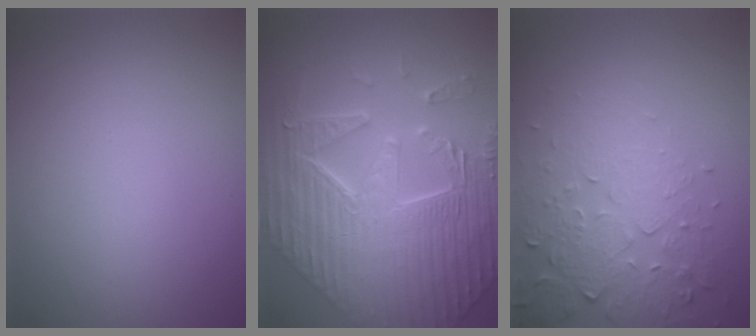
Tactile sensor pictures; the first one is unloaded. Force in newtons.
{"total": 8.9, "press": 7.2, "slide": 5.3}
{"total": 5.0, "press": 3.6, "slide": 3.4}